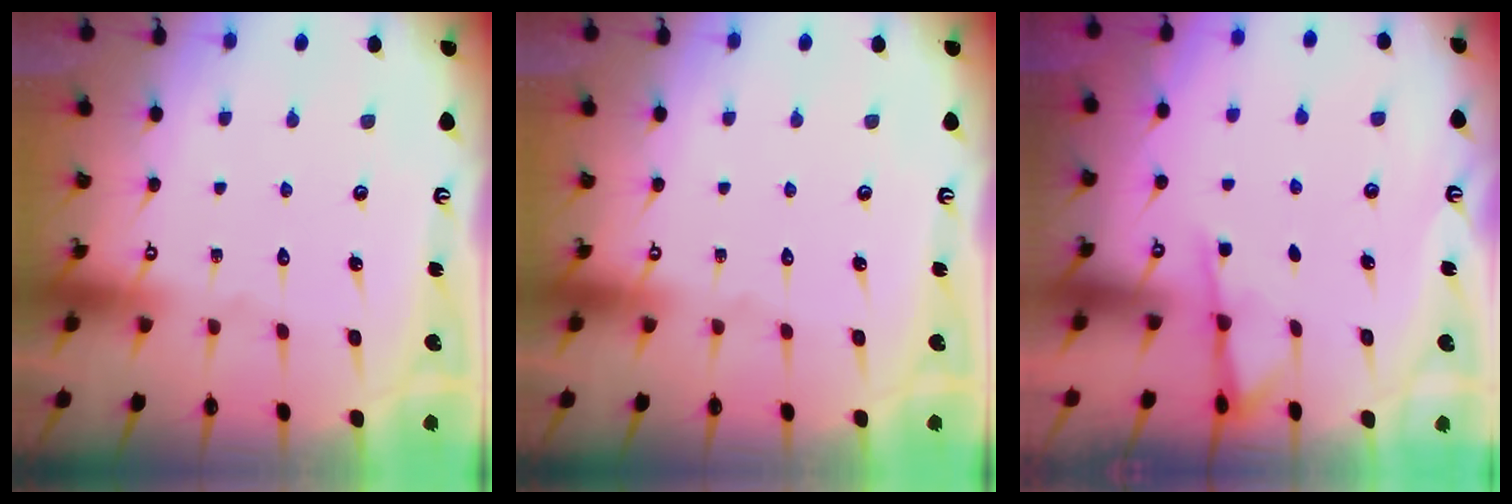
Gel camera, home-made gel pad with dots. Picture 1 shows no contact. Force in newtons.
{"total": 0.0}
{"total": 1.9, "press": 1.8, "slide": 0.4}